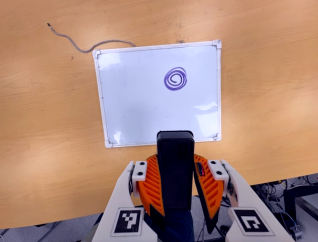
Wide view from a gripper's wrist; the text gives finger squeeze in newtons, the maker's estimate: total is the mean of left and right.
{"total": 10.1, "left": 8.0, "right": 12.2}